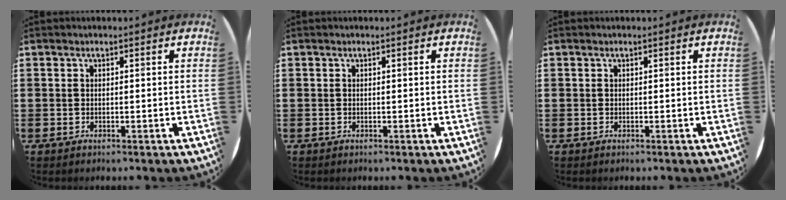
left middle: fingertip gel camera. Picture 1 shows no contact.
{"total": 0.0}
{"total": 0.0}